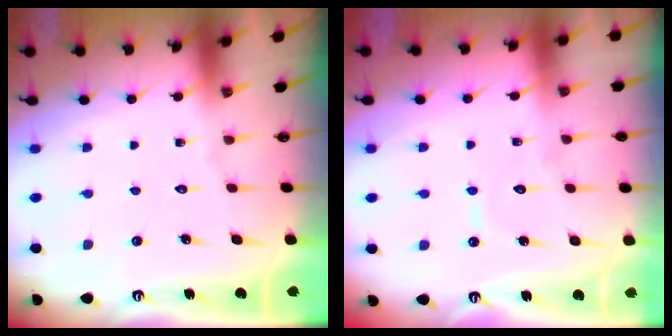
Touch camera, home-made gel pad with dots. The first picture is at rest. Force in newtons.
{"total": 4.6, "press": 4.5, "slide": 0.4}